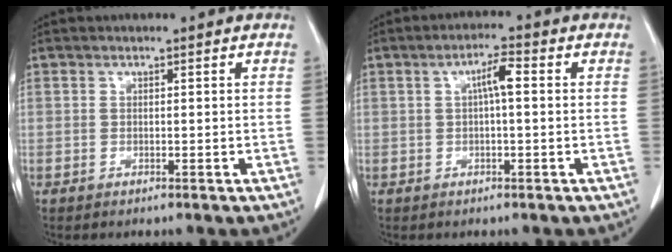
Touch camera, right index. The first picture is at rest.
{"total": 3.6, "force": [0.5, 0.5, 3.5], "torque": [-0.061, 0.009, 0.007]}